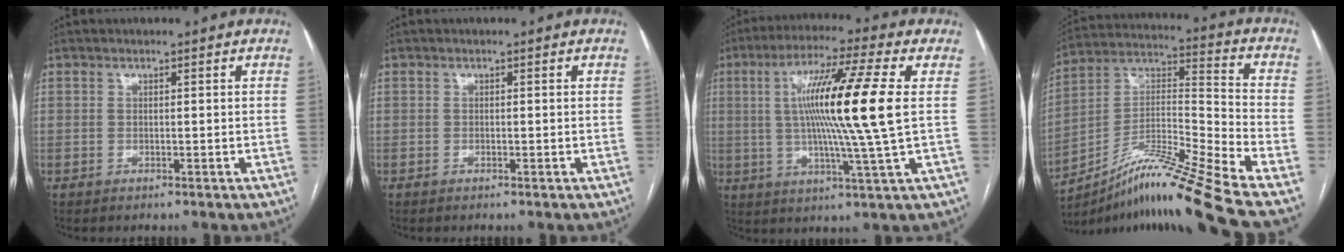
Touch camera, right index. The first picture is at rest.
{"total": 0.0}
{"total": 15.6, "force": [1.9, -1.4, 15.4], "torque": [-0.282, -0.001, 0.024]}
{"total": 18.9, "force": [-13.9, -2.1, 12.6], "torque": [-0.230, -0.001, -0.246]}